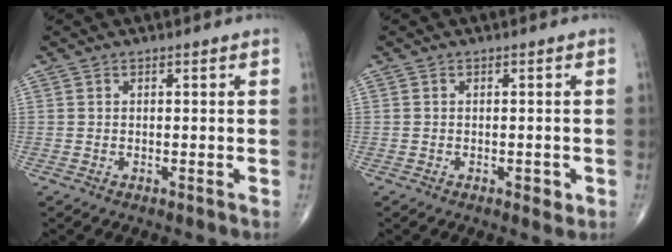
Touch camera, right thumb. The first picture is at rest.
{"total": 1.7, "force": [-0.6, 0.9, 1.3], "torque": [-0.014, 0.000, -0.008]}